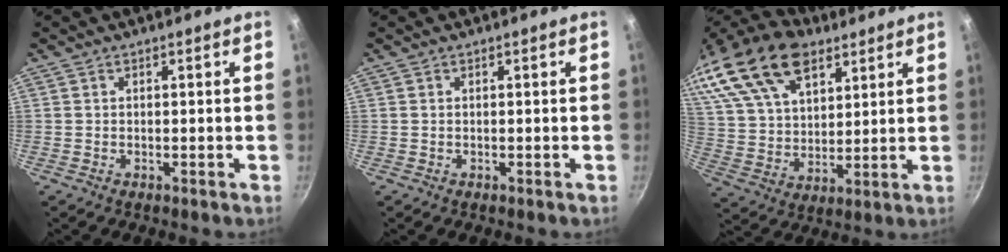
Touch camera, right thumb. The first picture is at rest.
{"total": 0.0}
{"total": 27.5, "force": [15.9, 15.7, 16.1], "torque": [-0.335, 0.000, 0.291]}